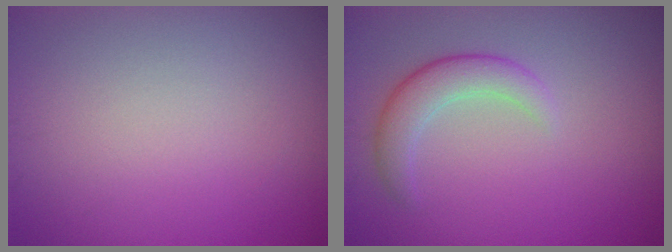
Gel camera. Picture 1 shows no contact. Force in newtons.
{"total": 2.9, "press": 2.9, "slide": 0.2}